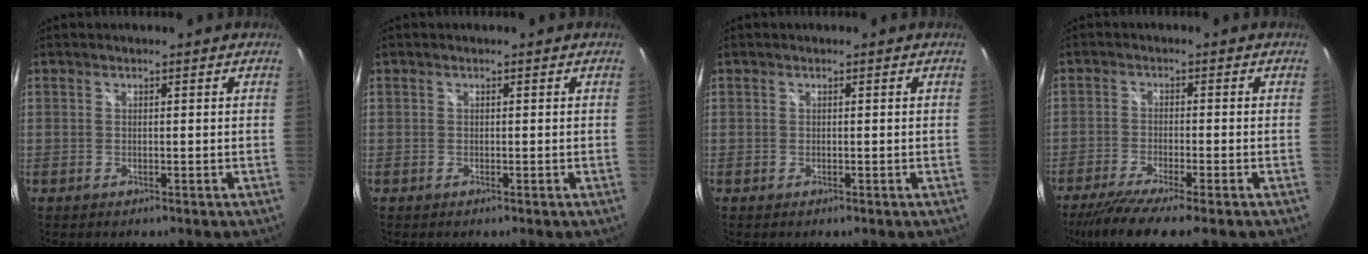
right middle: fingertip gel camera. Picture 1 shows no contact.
{"total": 0.0}
{"total": 0.0}
{"total": 8.7, "force": [-6.8, 0.1, 5.4], "torque": [-0.122, -0.032, -0.116]}